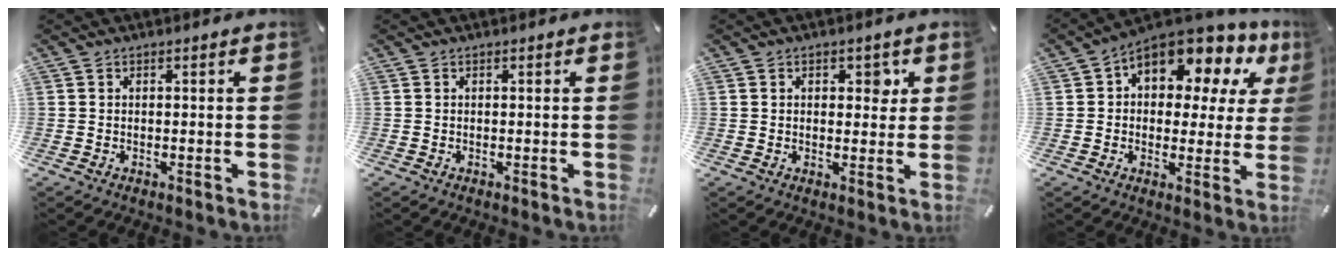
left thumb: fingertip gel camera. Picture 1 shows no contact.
{"total": 0.0}
{"total": 3.9, "force": [1.4, 2.6, 2.5], "torque": [-0.014, -0.007, 0.012]}
{"total": 11.4, "force": [6.8, 6.5, 6.4], "torque": [-0.094, -0.054, 0.121]}